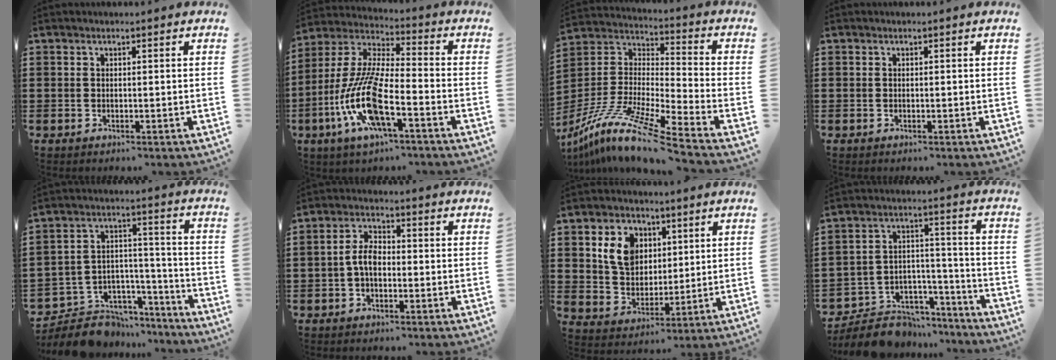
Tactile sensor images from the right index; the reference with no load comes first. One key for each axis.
{"total": 13.1, "fx": -6.2, "fy": 3.1, "fz": 11.1, "tx": -0.265, "ty": -0.020, "tz": -0.129}
{"total": 11.9, "fx": -9.9, "fy": -0.5, "fz": 6.6, "tx": -0.141, "ty": -0.010, "tz": -0.200}
{"total": 0.0}
{"total": 8.0, "fx": -6.6, "fy": 4.5, "fz": 1.2, "tx": -0.031, "ty": 0.019, "tz": -0.121}
{"total": 4.4, "fx": -0.9, "fy": 2.4, "fz": 3.6, "tx": -0.080, "ty": 0.002, "tz": -0.022}
{"total": 7.6, "fx": 2.8, "fy": 6.0, "fz": 3.7, "tx": -0.083, "ty": 0.015, "tz": 0.049}
{"total": 7.8, "fx": -6.8, "fy": 3.7, "fz": 1.4, "tx": -0.031, "ty": 0.028, "tz": -0.128}